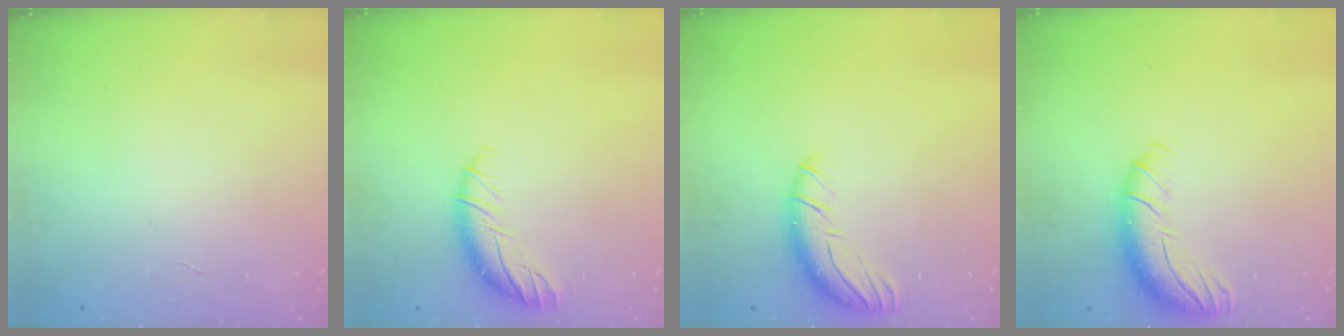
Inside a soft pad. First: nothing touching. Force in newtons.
{"total": 9.0, "press": 8.9, "slide": 1.1}
{"total": 10.2, "press": 10.1, "slide": 1.7}
{"total": 11.0, "press": 10.7, "slide": 2.6}